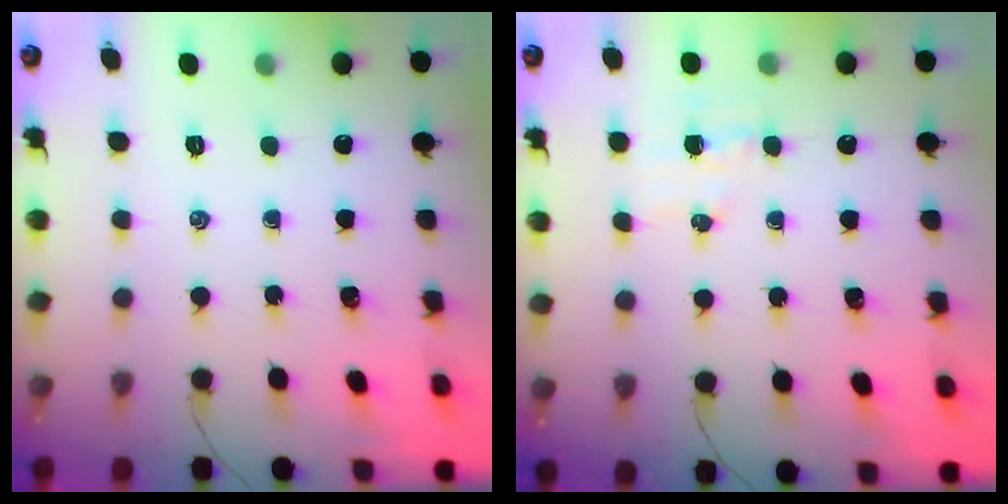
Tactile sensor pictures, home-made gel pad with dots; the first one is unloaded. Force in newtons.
{"total": 4.5, "press": 4.4, "slide": 0.8}